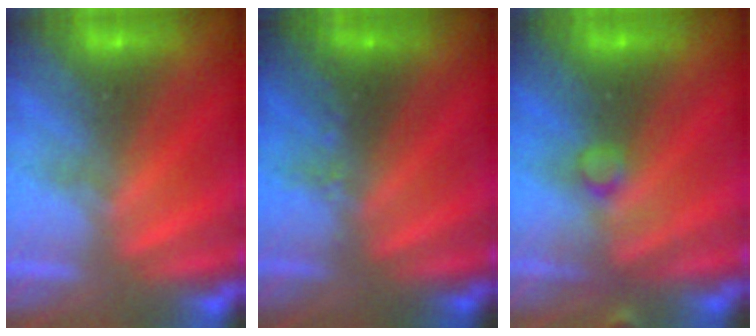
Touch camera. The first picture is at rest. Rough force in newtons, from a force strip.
{"total": 2.4}
{"total": 2.9}